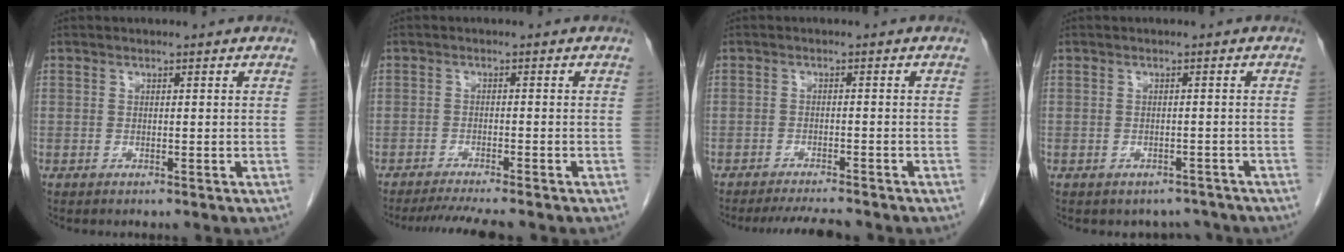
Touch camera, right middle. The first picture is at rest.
{"total": 6.3, "force": [-5.6, -0.2, 3.0], "torque": [-0.041, -0.015, -0.089]}
{"total": 5.8, "force": [-5.4, 0.3, 2.2], "torque": [-0.031, -0.014, -0.084]}
{"total": 4.0, "force": [-3.4, 2.0, -0.2], "torque": [0.011, 0.010, -0.041]}